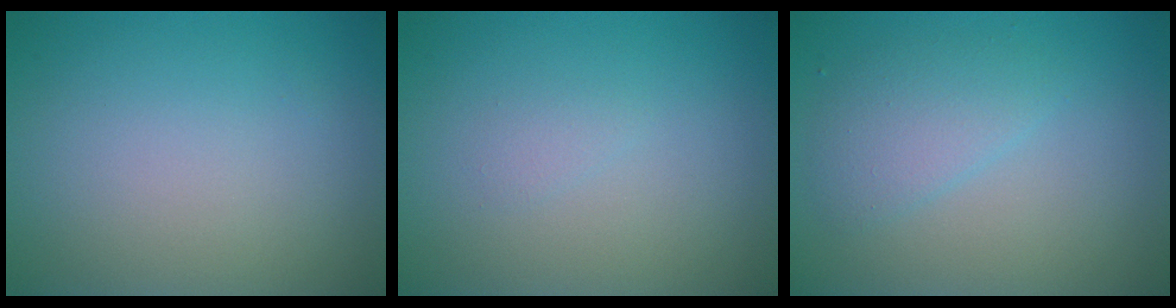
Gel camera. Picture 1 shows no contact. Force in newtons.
{"total": 0.6, "press": 0.6, "slide": 0.1}
{"total": 2.5, "press": 2.5, "slide": 0.1}